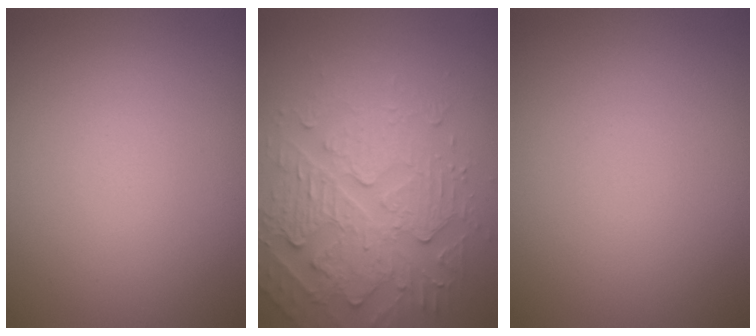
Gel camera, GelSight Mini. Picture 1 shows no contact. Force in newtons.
{"total": 4.7, "press": 4.2, "slide": 2.2}
{"total": 0.0}